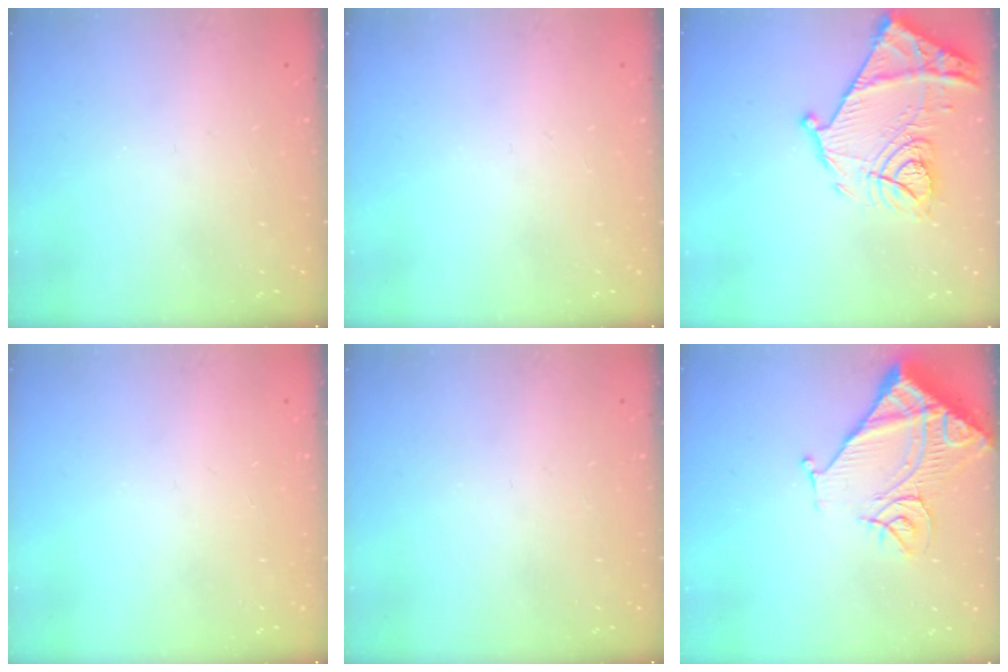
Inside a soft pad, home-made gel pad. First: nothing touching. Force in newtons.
{"total": 0.0}
{"total": 18.1, "press": 18.0, "slide": 1.6}
{"total": 0.0}
{"total": 0.0}
{"total": 17.1, "press": 17.0, "slide": 1.8}